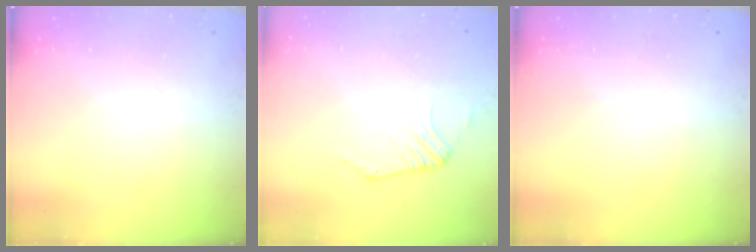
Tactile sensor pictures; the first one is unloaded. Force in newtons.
{"total": 2.4, "press": 2.4, "slide": 0.5}
{"total": 0.0}